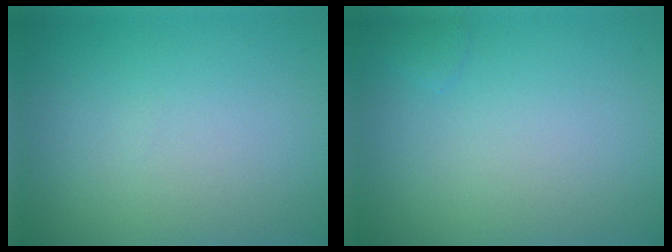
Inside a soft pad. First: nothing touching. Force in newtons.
{"total": 0.5, "press": 0.5, "slide": 0.0}